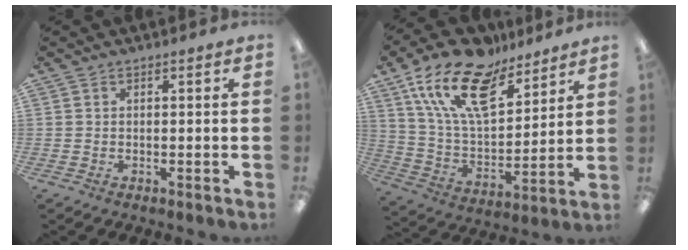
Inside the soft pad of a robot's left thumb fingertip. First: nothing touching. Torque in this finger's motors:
{"motor_torque": [0.40, 0.40, 1.33, -1.44, 0.41]}